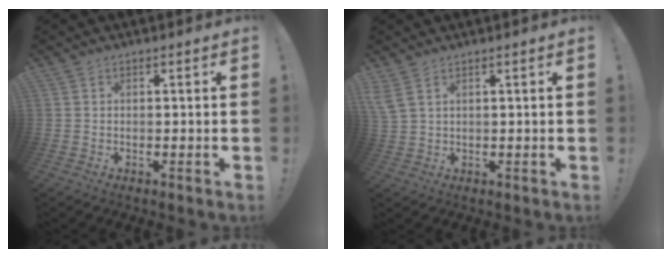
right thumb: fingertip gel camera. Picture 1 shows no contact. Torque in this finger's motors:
{"motor_torque": [0.00, 0.00, 0.02, 0.01, 0.00]}